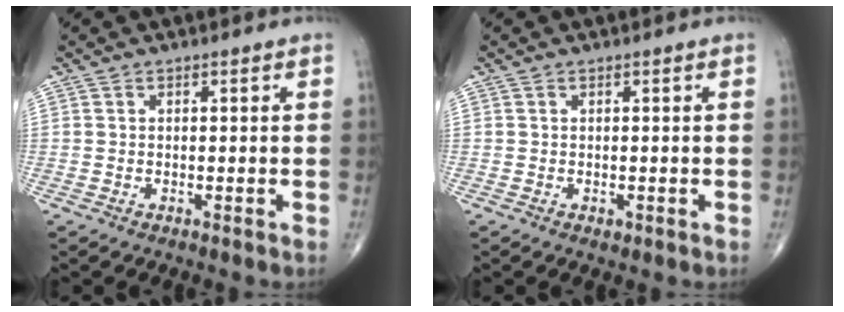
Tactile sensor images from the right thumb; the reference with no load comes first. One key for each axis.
{"total": 0.7, "fx": -0.2, "fy": 0.5, "fz": 0.5, "tx": -0.003, "ty": -0.001, "tz": -0.002}